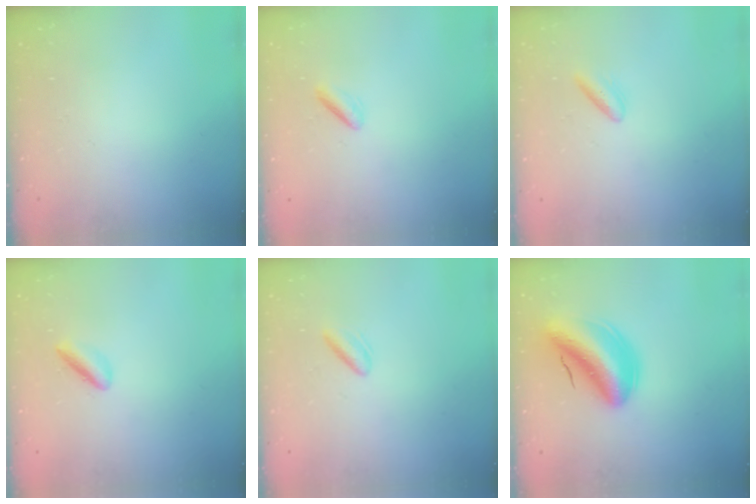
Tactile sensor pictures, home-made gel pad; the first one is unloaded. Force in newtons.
{"total": 1.1, "press": 0.7, "slide": 0.8}
{"total": 3.3, "press": 3.0, "slide": 1.5}
{"total": 2.2, "press": 2.2, "slide": 0.4}
{"total": 2.9, "press": 2.6, "slide": 1.3}
{"total": 10.7, "press": 10.1, "slide": 3.5}